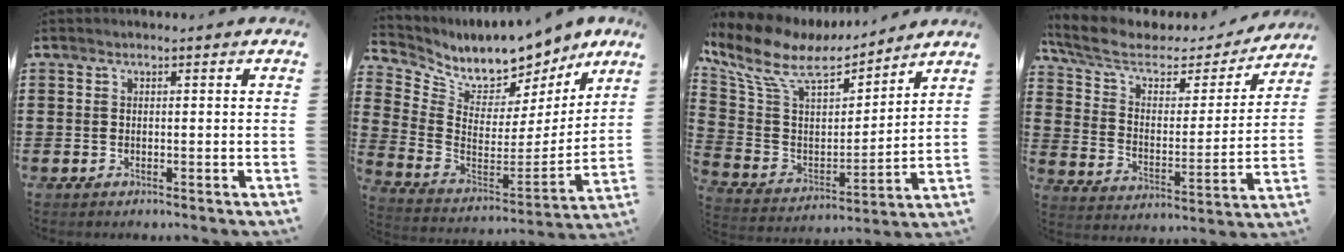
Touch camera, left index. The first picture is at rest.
{"total": 9.0, "force": [8.3, 3.0, 1.6], "torque": [-0.066, -0.071, 0.144]}
{"total": 10.8, "force": [7.5, 4.7, 6.1], "torque": [-0.151, -0.035, 0.131]}
{"total": 7.2, "force": [4.7, 3.5, 4.2], "torque": [-0.109, -0.022, 0.077]}